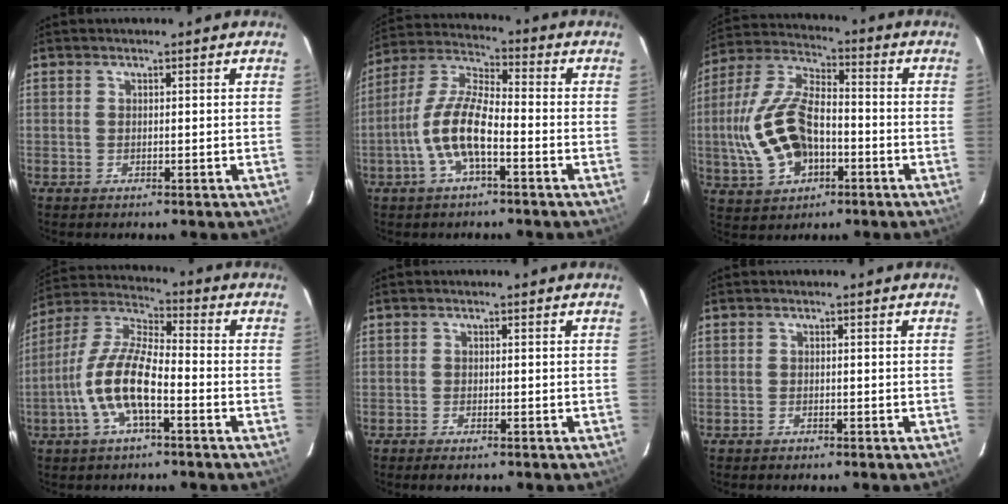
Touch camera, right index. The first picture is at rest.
{"total": 10.8, "force": [-3.9, 3.3, 9.6], "torque": [-0.207, 0.006, -0.076]}
{"total": 15.8, "force": [-3.4, 8.7, 12.7], "torque": [-0.285, 0.010, -0.055]}
{"total": 12.3, "force": [-4.5, 3.8, 10.8], "torque": [-0.229, 0.004, -0.088]}
{"total": 1.7, "force": [-1.4, 0.4, 0.9], "torque": [-0.027, -0.003, -0.028]}
{"total": 0.9, "force": [-0.8, 0.4, 0.0], "torque": [-0.004, 0.003, -0.014]}